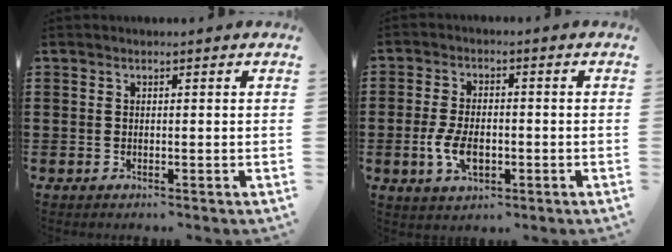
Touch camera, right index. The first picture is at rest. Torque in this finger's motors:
{"motor_torque": [1.13, 1.01, 0.24, 0.04]}